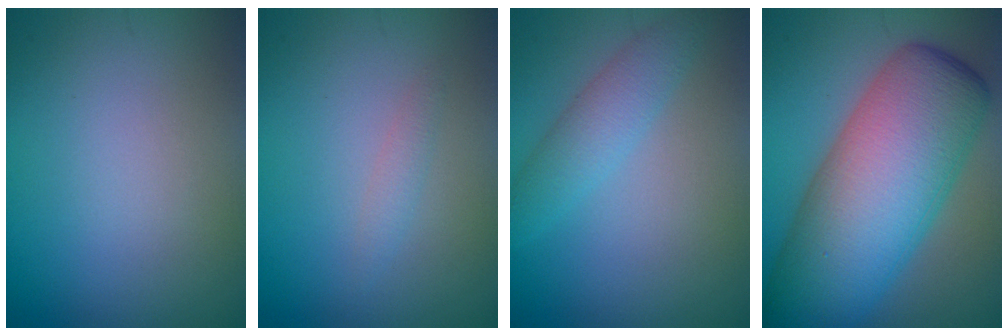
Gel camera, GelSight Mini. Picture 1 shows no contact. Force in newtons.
{"total": 1.0, "press": 1.0, "slide": 0.1}
{"total": 2.8, "press": 2.8, "slide": 0.2}
{"total": 13.6, "press": 13.6, "slide": 0.4}